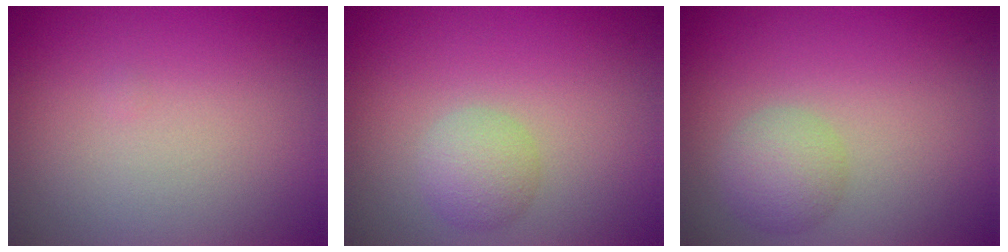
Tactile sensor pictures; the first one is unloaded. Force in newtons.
{"total": 2.2, "press": 2.2, "slide": 0.1}
{"total": 2.6, "press": 2.6, "slide": 0.0}